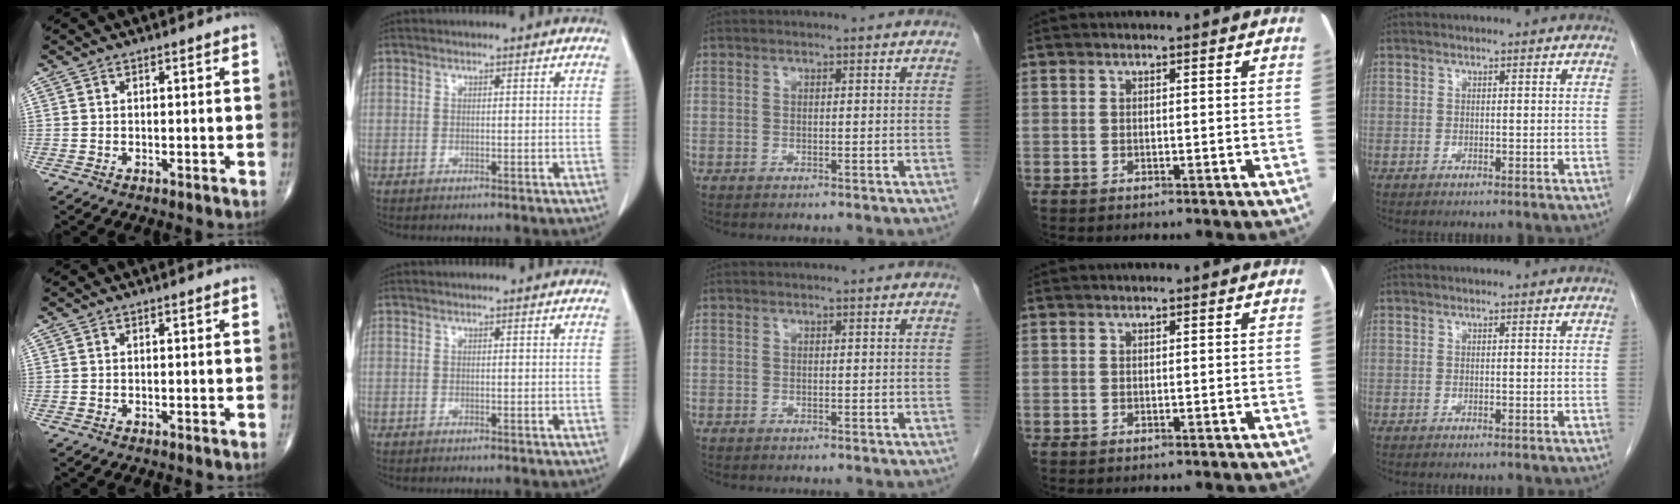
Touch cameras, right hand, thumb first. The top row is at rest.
{}